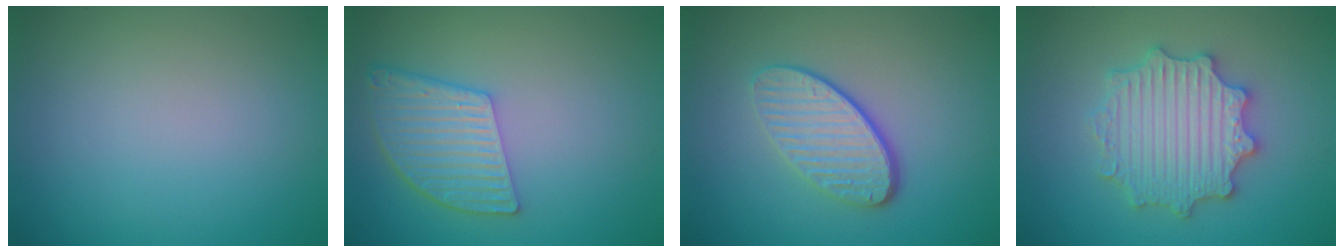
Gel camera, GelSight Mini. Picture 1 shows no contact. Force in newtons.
{"total": 5.2, "press": 3.9, "slide": 3.4}
{"total": 4.3, "press": 3.3, "slide": 2.8}
{"total": 5.6, "press": 5.6, "slide": 1.0}